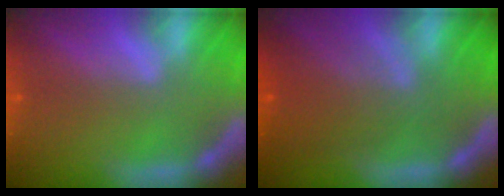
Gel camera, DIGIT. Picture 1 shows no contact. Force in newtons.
{"total": 6.0}